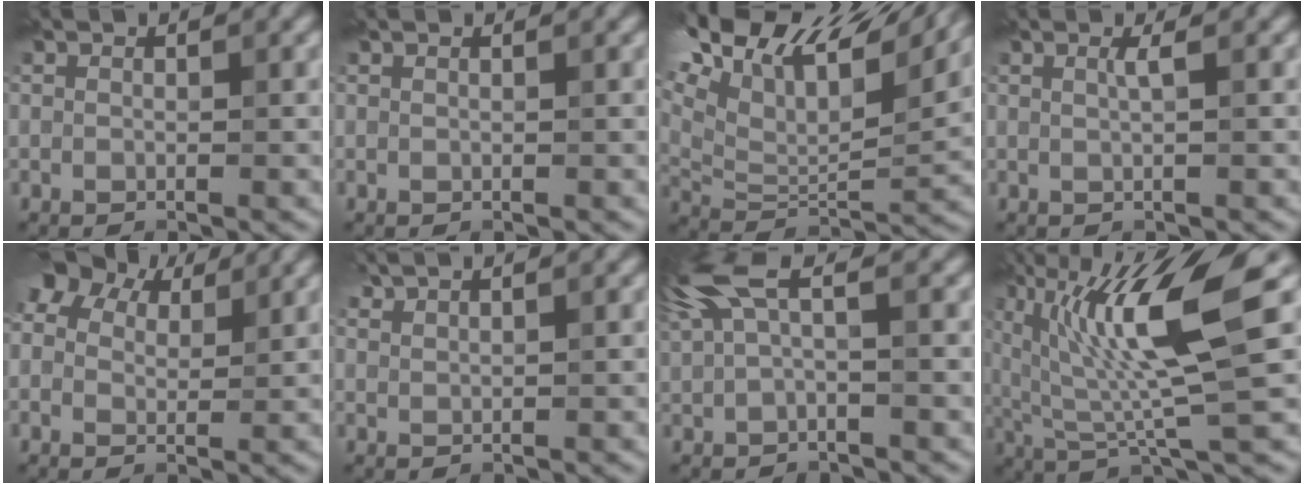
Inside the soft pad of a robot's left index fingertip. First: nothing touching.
{"total": 0.9, "force": [0.6, 0.5, 0.5], "torque": [0.007, 0.008, -0.007]}
{"total": 14.6, "force": [8.3, 6.3, 10.2], "torque": [-0.206, 0.059, 0.150]}
{"total": 0.7, "force": [-0.5, -0.1, 0.5], "torque": [-0.010, 0.001, -0.002]}
{"total": 4.8, "force": [3.4, 2.7, 1.9], "torque": [-0.049, 0.016, 0.055]}
{"total": 2.0, "force": [1.8, 0.4, 0.7], "torque": [0.005, 0.014, 0.018]}
{"total": 3.9, "force": [1.7, 0.7, 3.4], "torque": [-0.082, 0.013, 0.043]}
{"total": 9.6, "force": [1.9, 1.7, 9.3], "torque": [-0.168, 0.001, 0.049]}